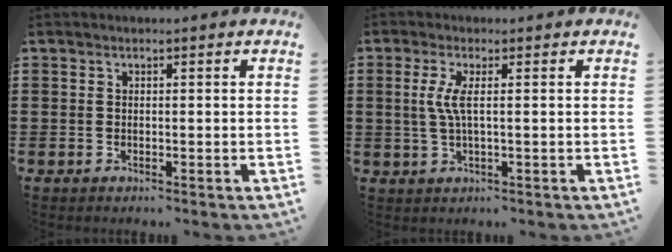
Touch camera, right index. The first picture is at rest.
{"total": 3.5, "force": [0.2, 0.1, 3.5], "torque": [-0.082, -0.011, -0.003]}